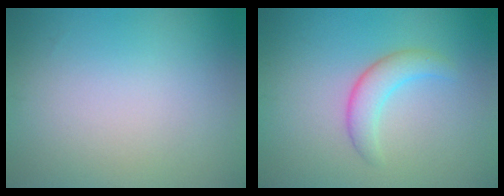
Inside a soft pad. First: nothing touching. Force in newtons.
{"total": 2.7, "press": 2.7, "slide": 0.1}